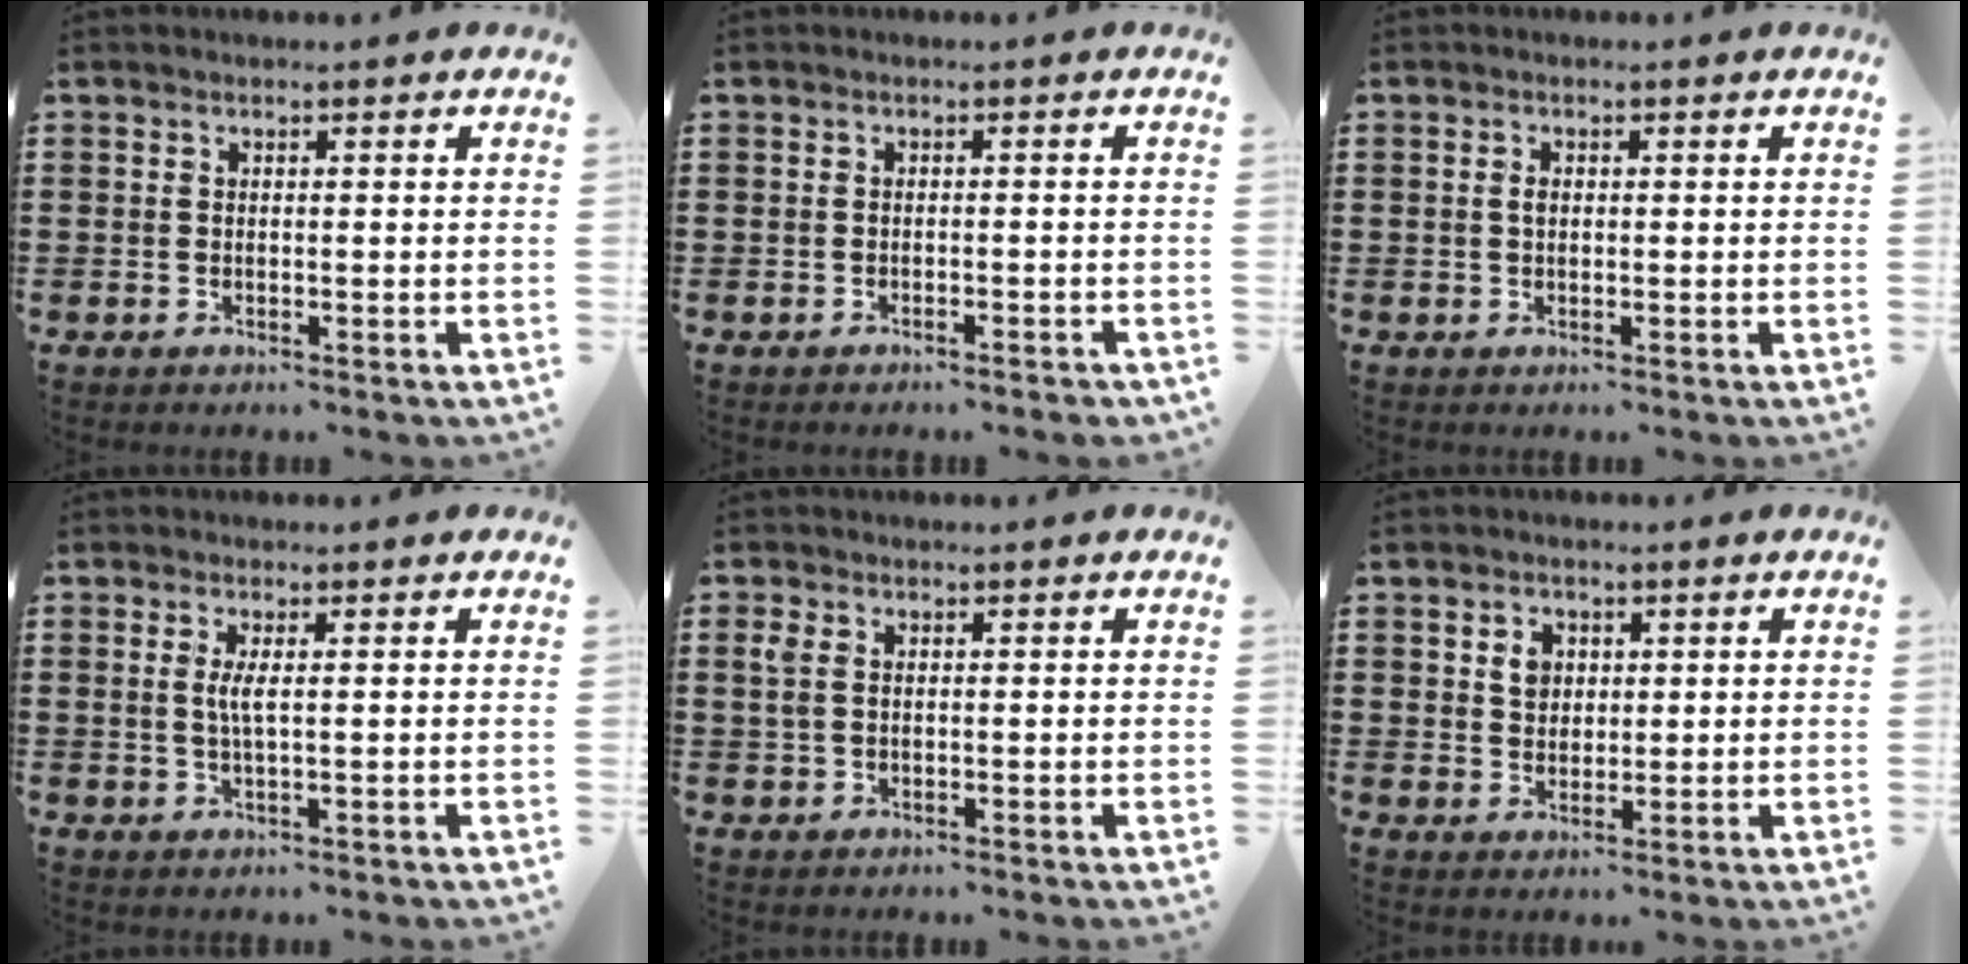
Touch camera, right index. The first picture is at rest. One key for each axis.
{"total": 0.9, "fx": -0.8, "fy": 0.0, "fz": 0.3, "tx": -0.008, "ty": 0.001, "tz": -0.016}
{"total": 1.2, "fx": 0.1, "fy": 0.7, "fz": 1.0, "tx": -0.021, "ty": 0.003, "tz": 0.002}
{"total": 2.4, "fx": 0.3, "fy": 0.2, "fz": 2.4, "tx": -0.048, "ty": -0.003, "tz": 0.005}
{"total": 2.1, "fx": 0.5, "fy": 1.4, "fz": 1.5, "tx": -0.042, "ty": 0.005, "tz": 0.006}
{"total": 3.0, "fx": 1.1, "fy": 2.4, "fz": 1.5, "tx": -0.031, "ty": 0.007, "tz": 0.016}